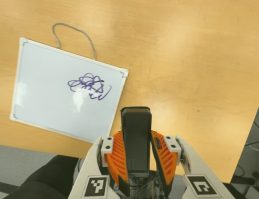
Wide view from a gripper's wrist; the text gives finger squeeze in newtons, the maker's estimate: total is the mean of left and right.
{"total": 4.6, "left": 3.4, "right": 5.8}